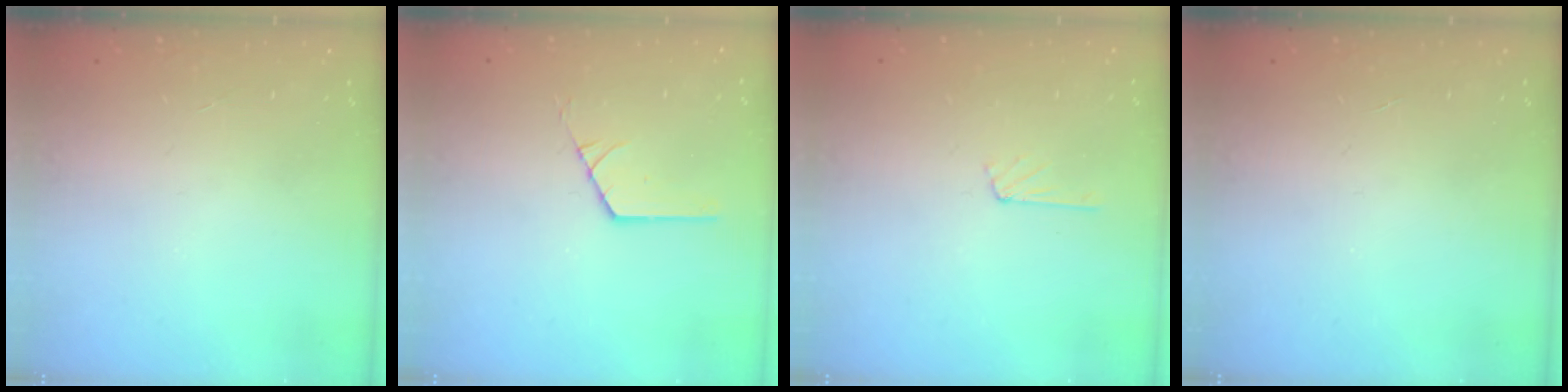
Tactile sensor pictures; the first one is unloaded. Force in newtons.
{"total": 1.3, "press": 1.3, "slide": 0.1}
{"total": 3.0, "press": 3.0, "slide": 0.3}
{"total": 0.0}